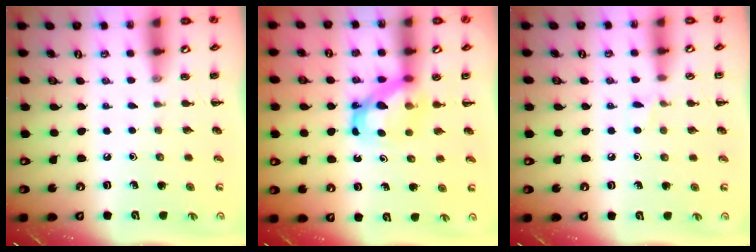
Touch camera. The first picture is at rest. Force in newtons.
{"total": 6.0, "press": 6.0, "slide": 0.3}
{"total": 3.8, "press": 3.5, "slide": 1.4}